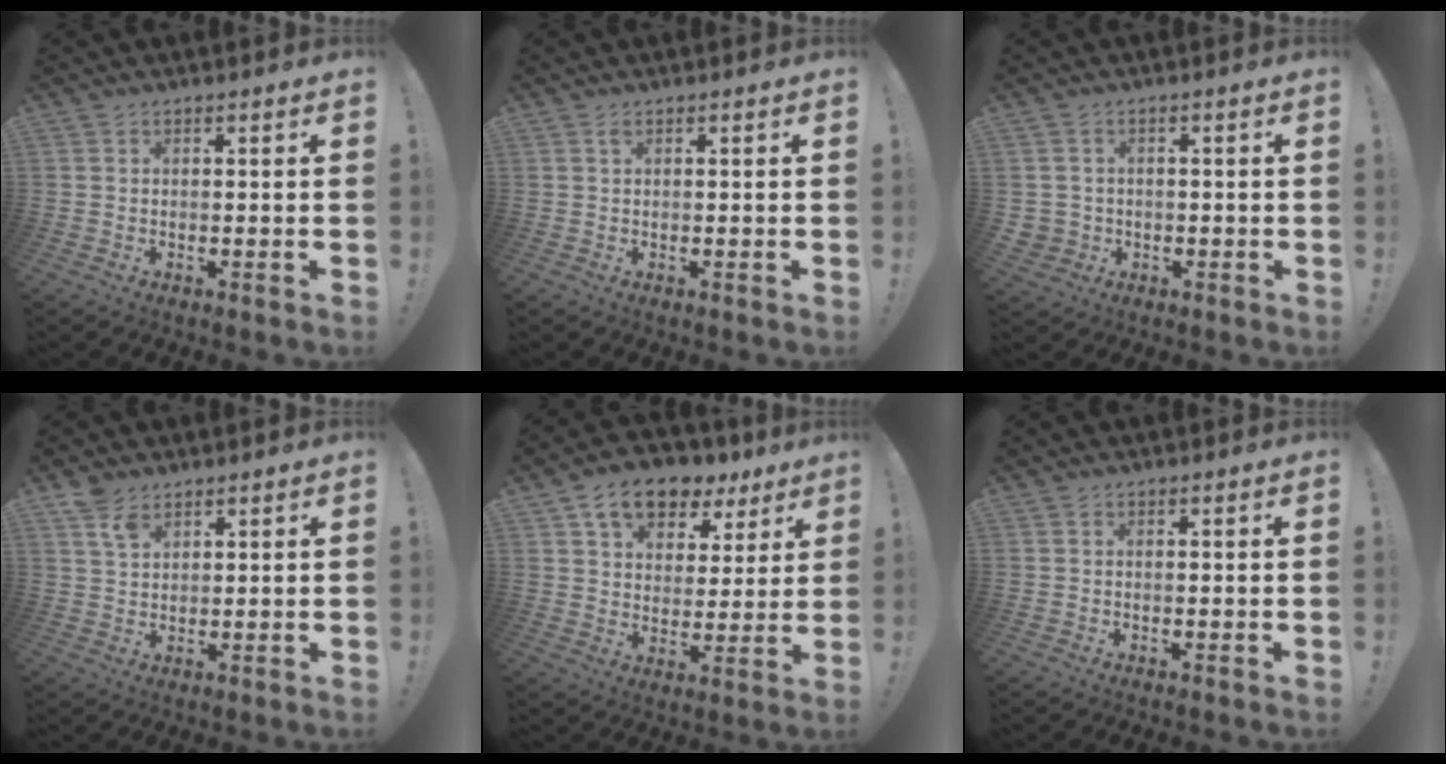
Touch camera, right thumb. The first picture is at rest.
{"total": 0.7, "force": [0.4, 0.3, 0.5], "torque": [-0.009, 0.000, 0.007]}
{"total": 3.2, "force": [0.1, 3.1, 0.7], "torque": [-0.008, 0.001, 0.004]}
{"total": 5.3, "force": [3.7, 2.8, 2.5], "torque": [-0.039, -0.017, 0.068]}
{"total": 12.8, "force": [8.3, 7.9, 5.8], "torque": [-0.086, -0.045, 0.154]}
{"total": 0.0}